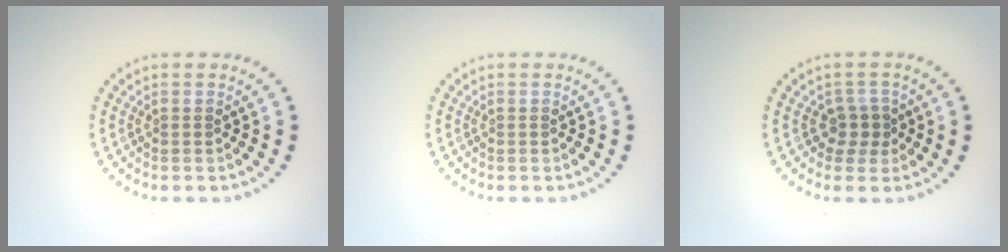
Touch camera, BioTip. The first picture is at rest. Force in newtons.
{"total": 0.0}
{"total": 1.8, "press": 1.5, "slide": 1.1}